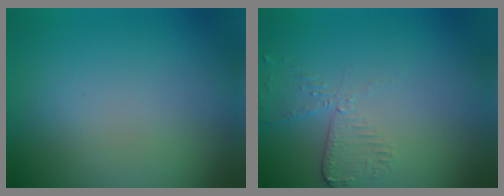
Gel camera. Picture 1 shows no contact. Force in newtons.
{"total": 2.5, "press": 2.3, "slide": 1.2}